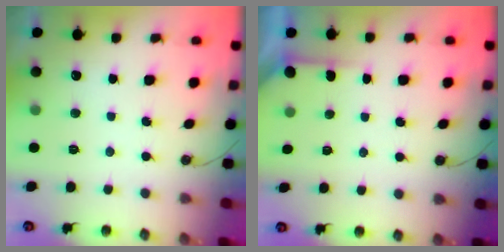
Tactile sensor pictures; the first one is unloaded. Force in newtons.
{"total": 3.9, "press": 3.9, "slide": 0.4}